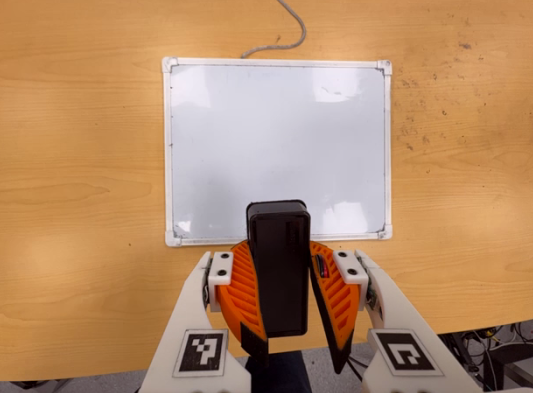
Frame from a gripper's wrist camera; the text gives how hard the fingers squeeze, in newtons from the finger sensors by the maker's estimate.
{"total": 10.8, "left": 10.0, "right": 11.6}